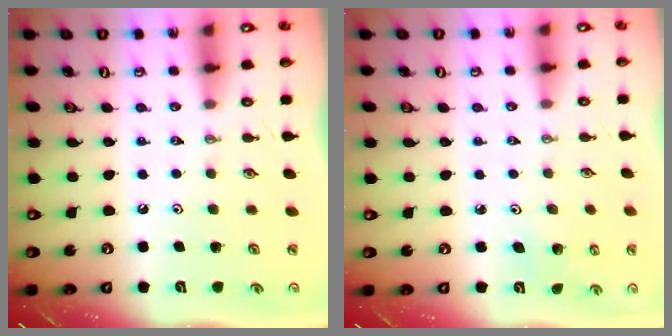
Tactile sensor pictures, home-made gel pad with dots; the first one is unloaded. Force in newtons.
{"total": 2.3, "press": 2.3, "slide": 0.2}